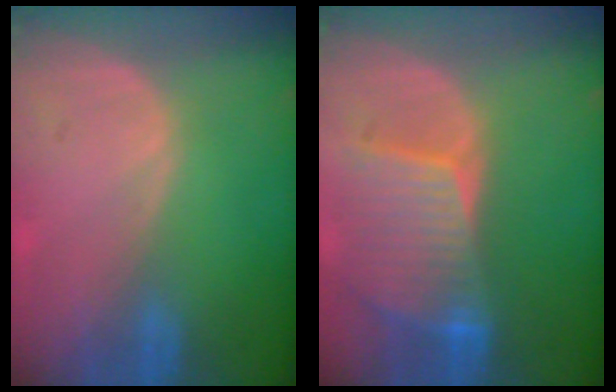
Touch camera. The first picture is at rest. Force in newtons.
{"total": 9.0, "press": 8.0, "slide": 4.1}